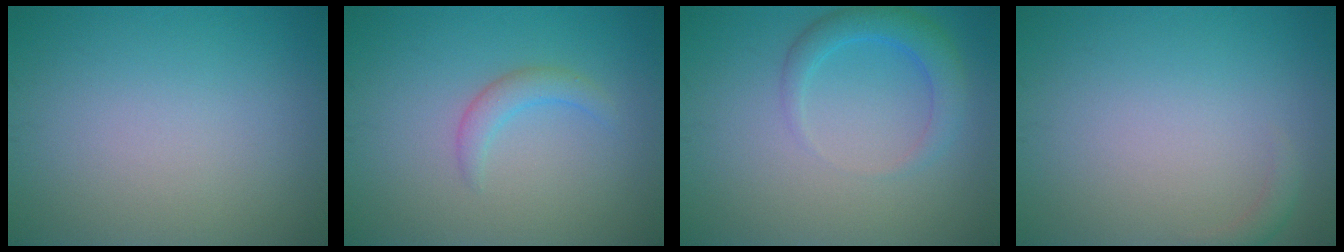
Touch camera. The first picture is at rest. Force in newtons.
{"total": 1.9, "press": 1.8, "slide": 0.3}
{"total": 2.9, "press": 2.9, "slide": 0.2}
{"total": 1.0, "press": 1.0, "slide": 0.2}